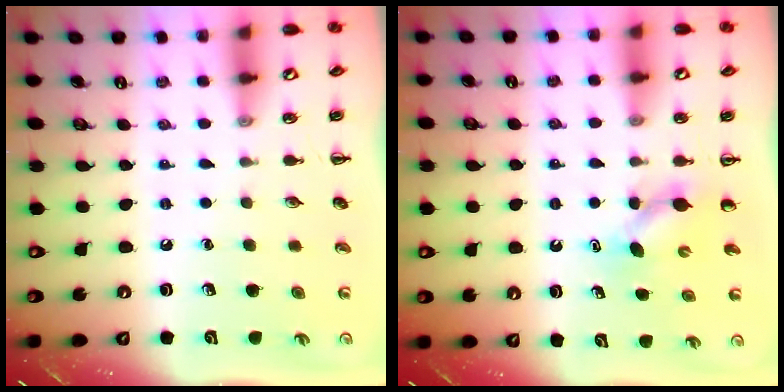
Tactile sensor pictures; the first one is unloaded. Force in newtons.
{"total": 4.2, "press": 4.2, "slide": 0.3}